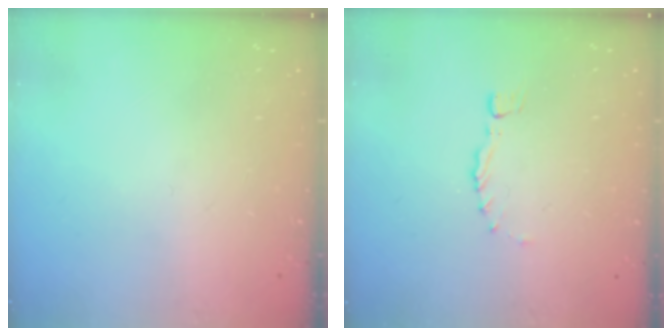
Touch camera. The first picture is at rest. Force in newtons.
{"total": 0.0}